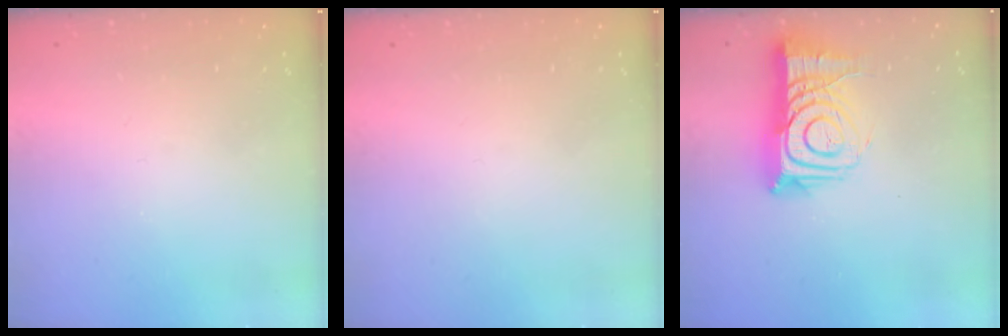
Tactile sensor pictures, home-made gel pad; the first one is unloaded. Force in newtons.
{"total": 1.8, "press": 1.7, "slide": 0.1}
{"total": 14.4, "press": 14.4, "slide": 1.1}